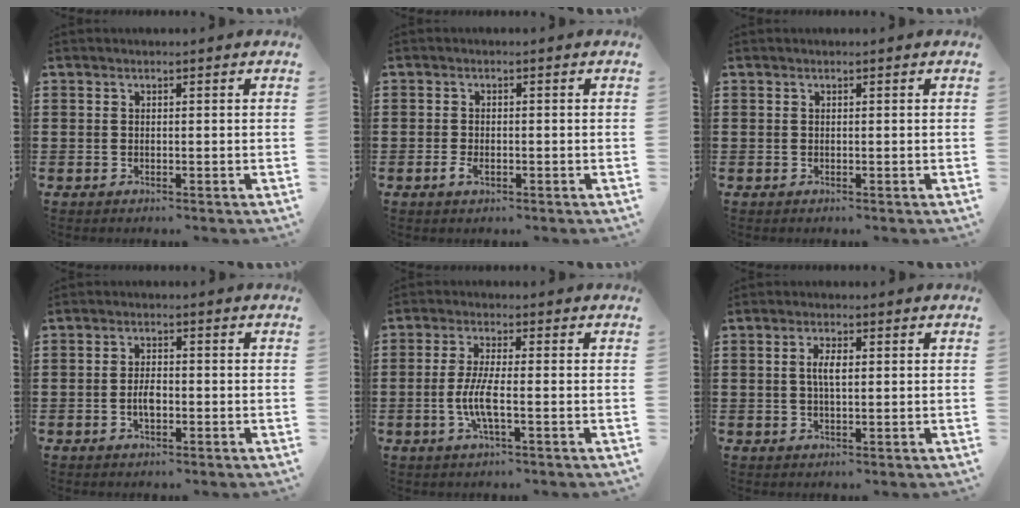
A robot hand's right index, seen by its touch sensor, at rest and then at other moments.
{"total": 1.8, "force": [-0.7, 0.8, 1.4], "torque": [-0.034, -0.003, -0.016]}
{"total": 0.0}
{"total": 2.8, "force": [-0.8, 1.3, 2.4], "torque": [-0.053, 0.002, -0.017]}
{"total": 5.4, "force": [-1.4, 1.0, 5.1], "torque": [-0.116, -0.009, -0.034]}
{"total": 3.1, "force": [0.3, 1.1, 2.9], "torque": [-0.058, 0.003, 0.003]}